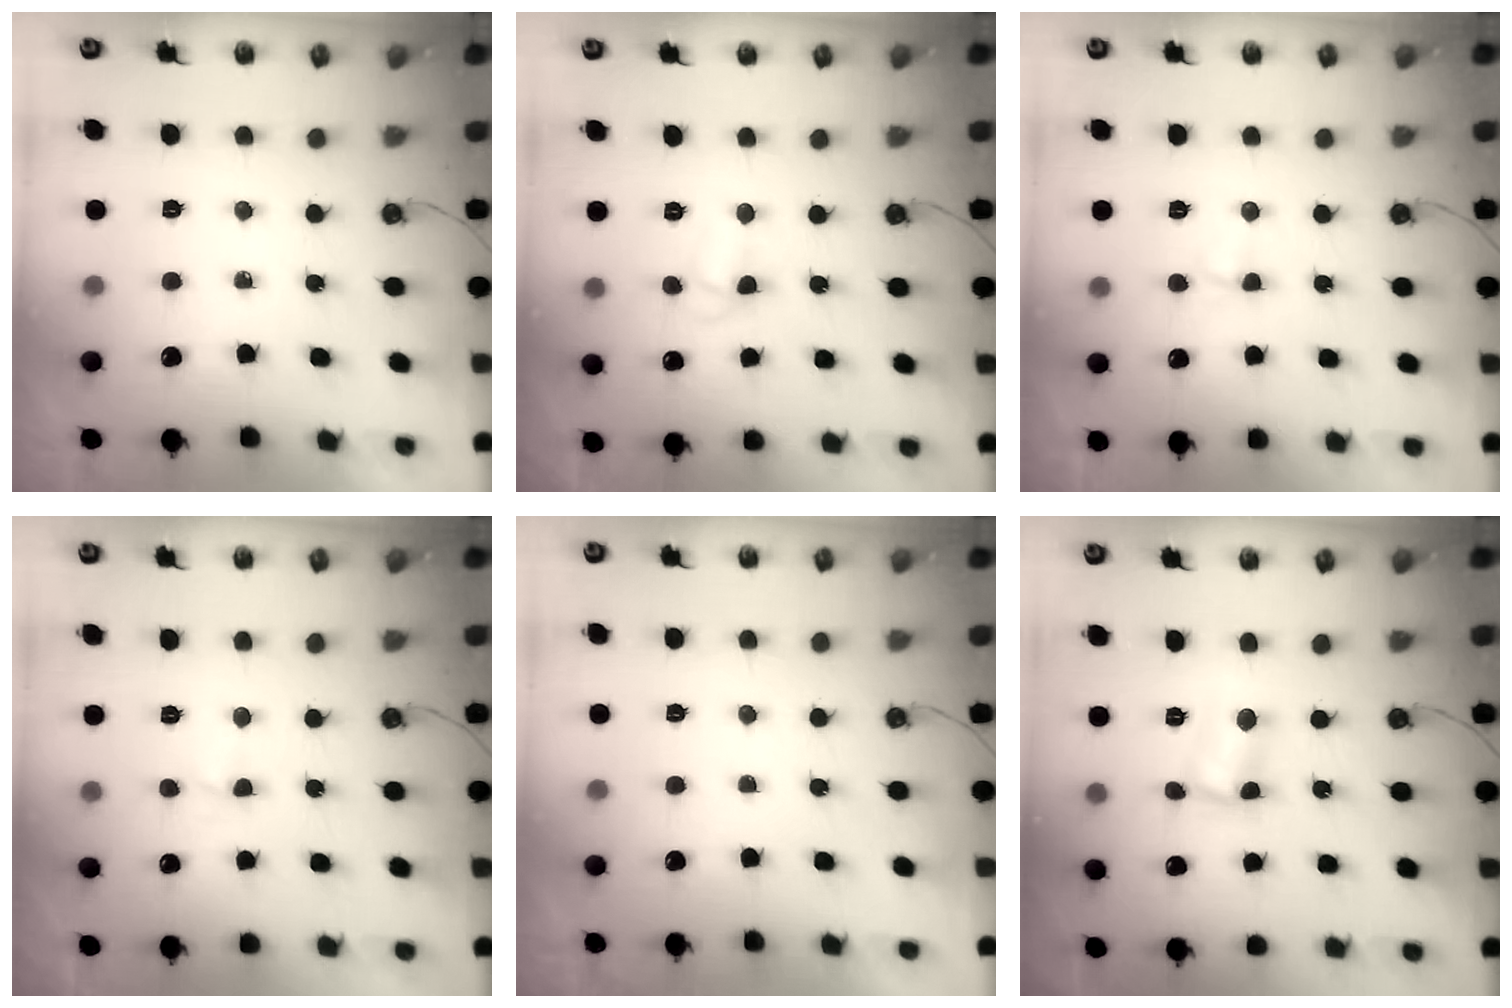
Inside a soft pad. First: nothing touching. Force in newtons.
{"total": 5.5, "press": 5.4, "slide": 0.7}
{"total": 5.1, "press": 4.1, "slide": 3.1}
{"total": 2.1, "press": 2.1, "slide": 0.5}
{"total": 0.0}
{"total": 4.4, "press": 3.1, "slide": 3.2}